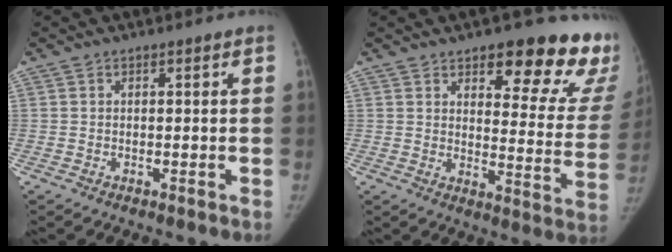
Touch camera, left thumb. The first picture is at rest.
{"total": 21.9, "force": [14.0, 7.9, 14.9], "torque": [-0.135, -0.077, 0.168]}